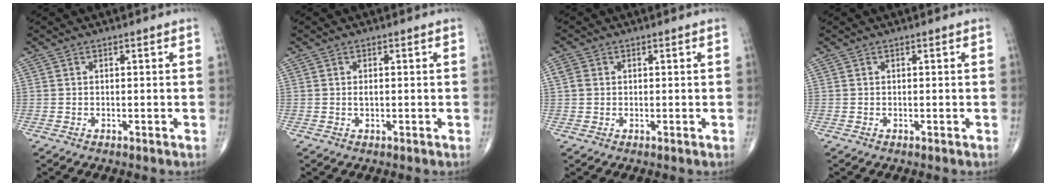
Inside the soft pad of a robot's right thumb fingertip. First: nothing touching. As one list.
[{"total": 1.1, "force": [0.1, 0.6, 0.9], "torque": [-0.018, 0.000, 0.002]}, {"total": 2.0, "force": [0.5, 1.8, 0.9], "torque": [-0.017, 0.003, 0.010]}, {"total": 0.0}]